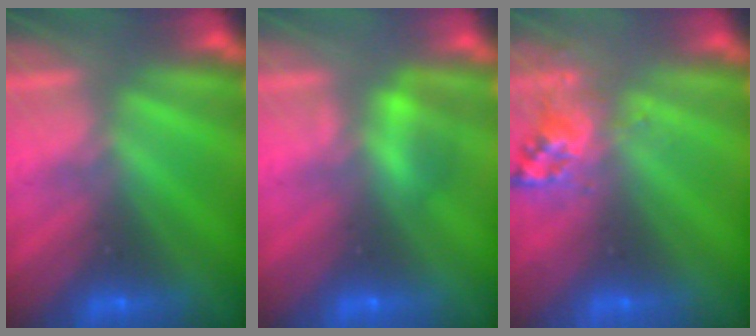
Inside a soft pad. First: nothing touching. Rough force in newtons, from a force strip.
{"total": 2.2}
{"total": 2.6}